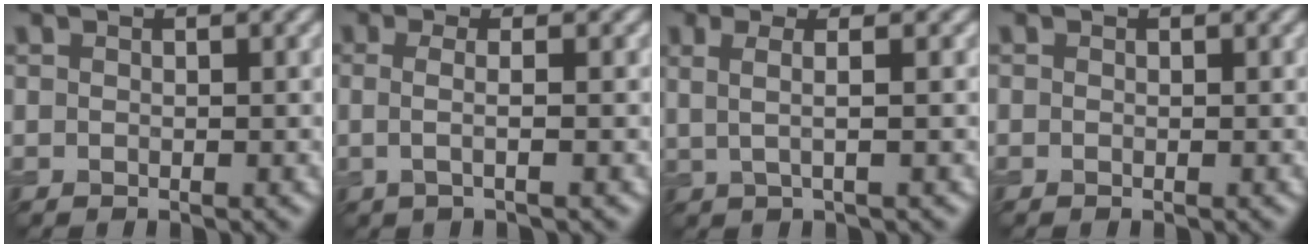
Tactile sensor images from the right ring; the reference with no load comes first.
{"total": 2.2, "force": [-0.1, 0.7, 2.1], "torque": [-0.037, -0.004, -0.010]}
{"total": 2.4, "force": [0.4, 0.7, 2.2], "torque": [-0.048, -0.003, 0.003]}
{"total": 0.0}